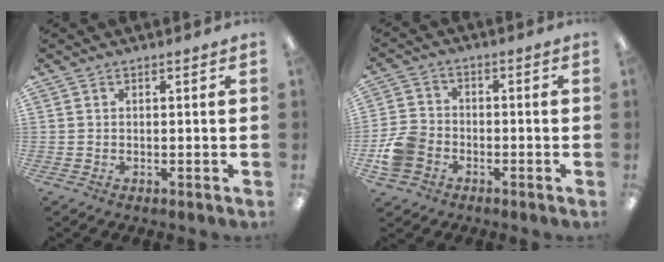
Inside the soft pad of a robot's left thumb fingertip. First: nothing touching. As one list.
[{"total": 8.4, "force": [-3.5, 6.5, 3.9], "torque": [-0.077, 0.028, -0.065]}]